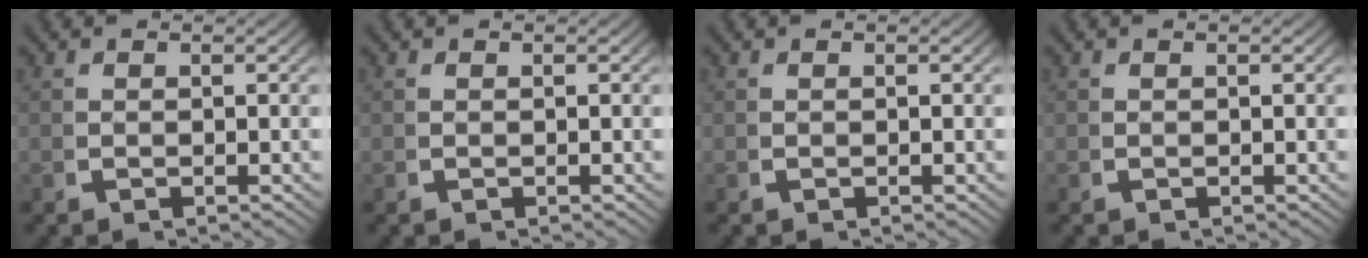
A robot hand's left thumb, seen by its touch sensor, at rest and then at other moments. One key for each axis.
{"total": 0.0}
{"total": 0.0}
{"total": 0.0}